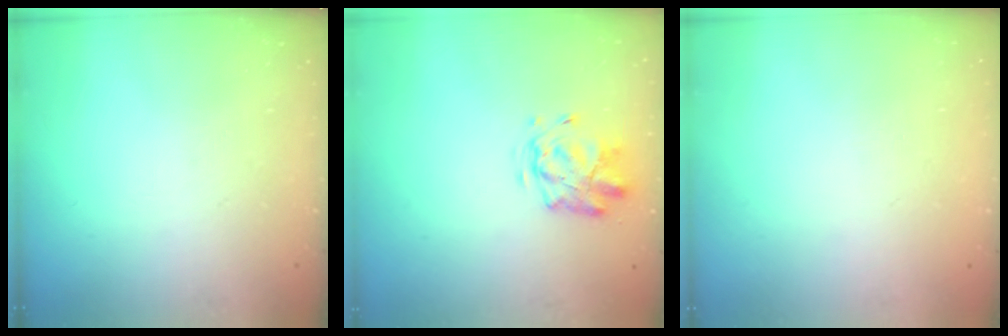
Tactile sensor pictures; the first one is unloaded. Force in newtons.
{"total": 2.8, "press": 2.4, "slide": 1.4}
{"total": 1.8, "press": 1.8, "slide": 0.2}